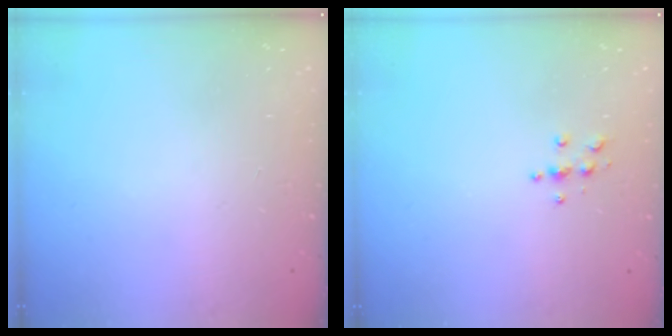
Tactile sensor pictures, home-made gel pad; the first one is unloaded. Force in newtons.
{"total": 4.0, "press": 3.9, "slide": 0.4}